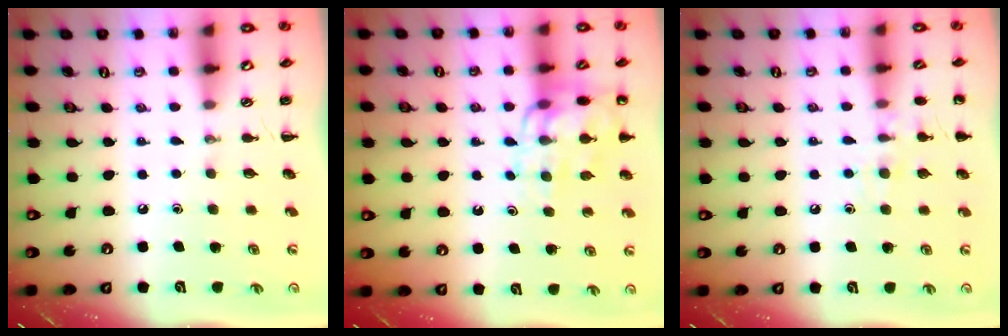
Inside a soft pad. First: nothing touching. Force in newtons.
{"total": 12.3, "press": 12.1, "slide": 2.2}
{"total": 8.3, "press": 8.2, "slide": 1.5}